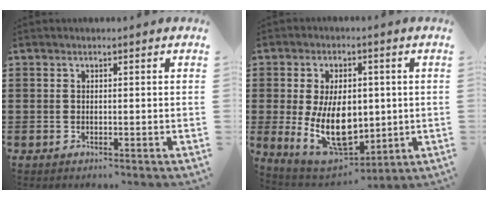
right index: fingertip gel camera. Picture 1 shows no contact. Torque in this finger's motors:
{"motor_torque": [2.14, 0.00, 0.83, 0.18]}